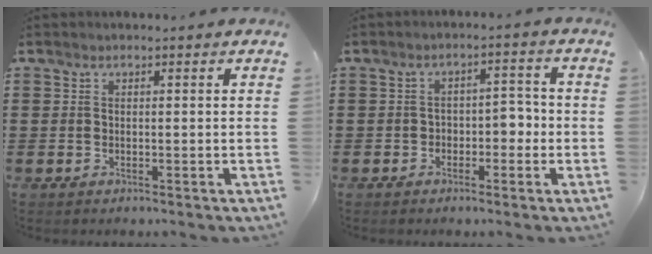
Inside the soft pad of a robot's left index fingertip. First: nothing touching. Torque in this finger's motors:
{"motor_torque": [0.11, 0.09, 0.25, 0.04]}